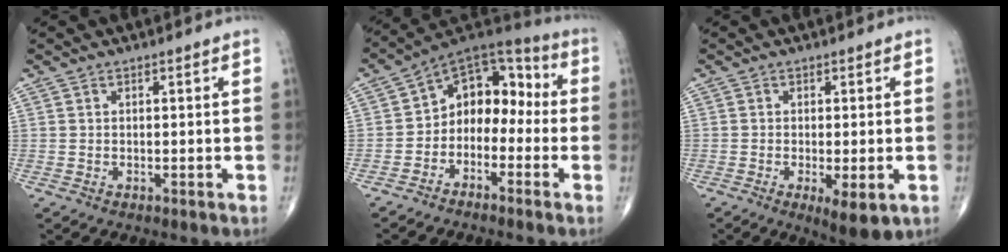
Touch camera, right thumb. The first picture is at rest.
{"total": 11.5, "force": [-2.2, 8.4, 7.5], "torque": [-0.072, 0.066, -0.056]}
{"total": 6.0, "force": [-1.9, 1.8, 5.4], "torque": [-0.083, -0.017, -0.026]}